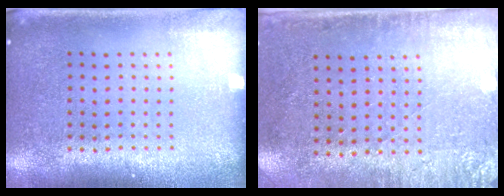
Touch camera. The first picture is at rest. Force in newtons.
{"total": 2.7, "press": 2.3, "slide": 1.5}